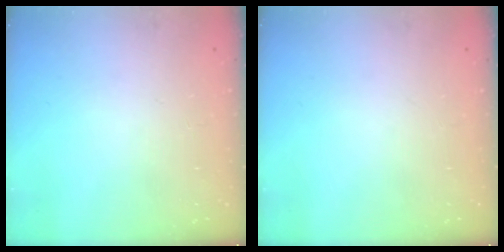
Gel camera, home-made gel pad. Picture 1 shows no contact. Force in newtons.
{"total": 0.0}